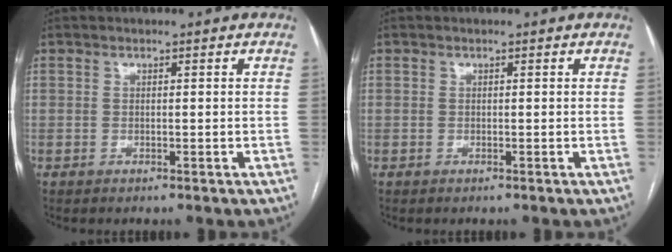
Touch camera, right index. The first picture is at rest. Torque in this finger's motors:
{"motor_torque": [0.14, 0.11, 0.07, 0.00]}